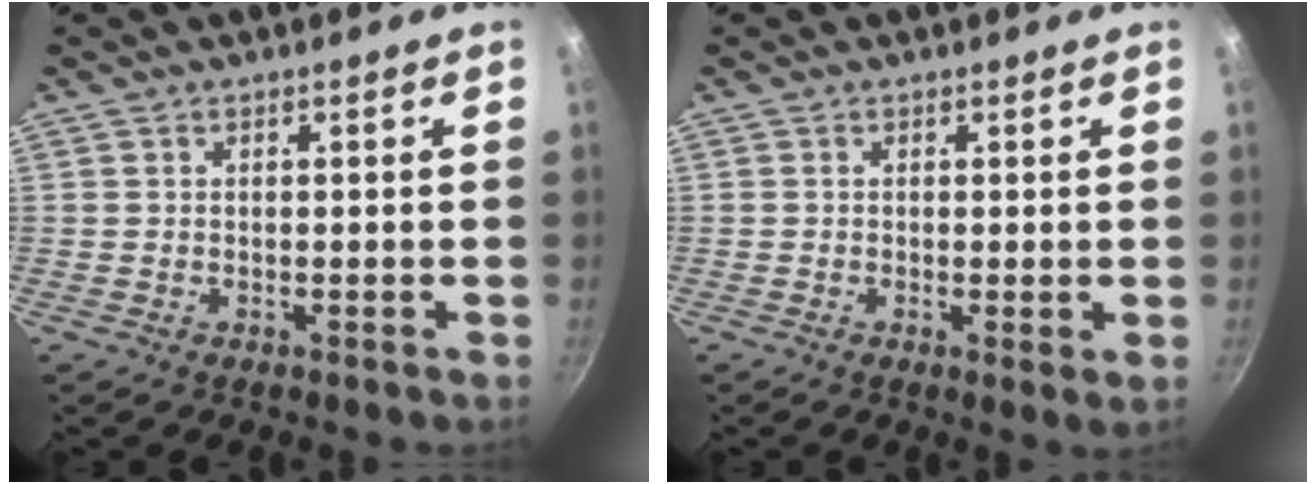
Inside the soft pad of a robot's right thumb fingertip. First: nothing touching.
{"total": 1.6, "force": [0.0, 0.1, 1.6], "torque": [-0.025, -0.008, -0.003]}